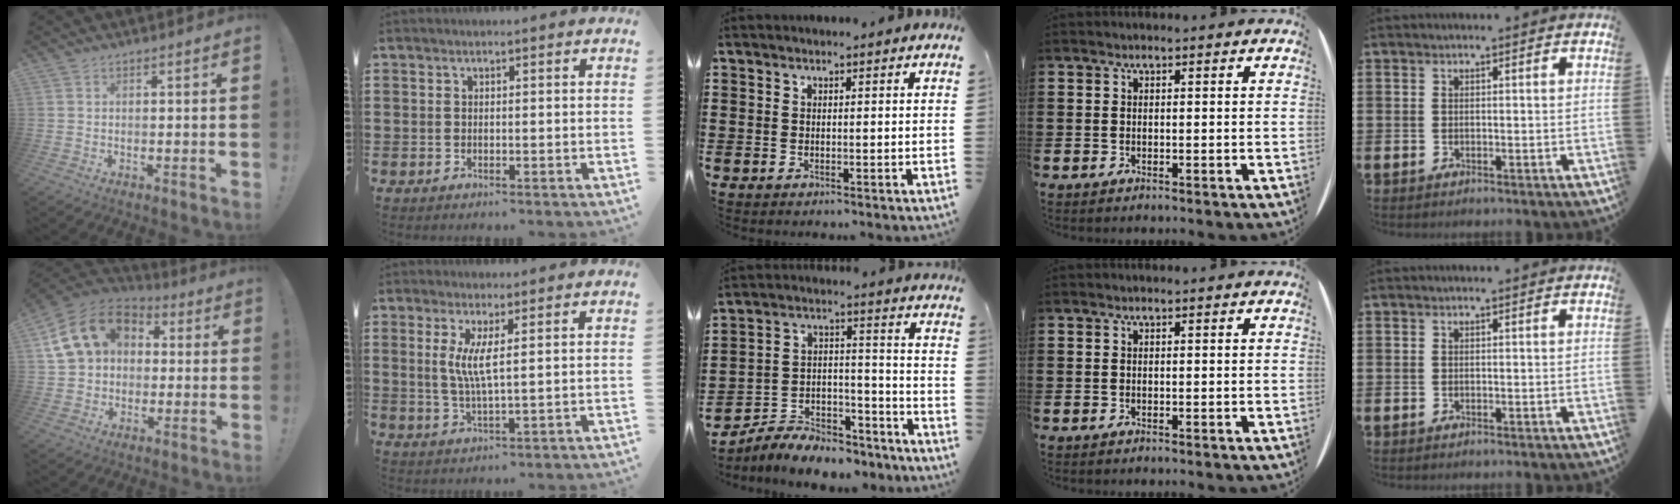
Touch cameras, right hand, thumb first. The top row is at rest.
{"thumb": {"total": 16.5, "force": [4.4, 13.0, 9.1], "torque": [-0.148, 0.008, 0.089]}, "index": {"total": 5.0, "force": [1.2, 0.5, 4.8], "torque": [-0.097, -0.006, 0.019]}, "middle": {"total": 7.1, "force": [-6.8, 1.7, 1.1], "torque": [-0.015, 0.016, -0.134]}}